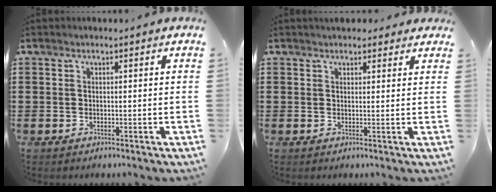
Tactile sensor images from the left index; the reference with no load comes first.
{"total": 2.1, "force": [1.9, 1.0, 0.3], "torque": [-0.002, 0.002, 0.033]}